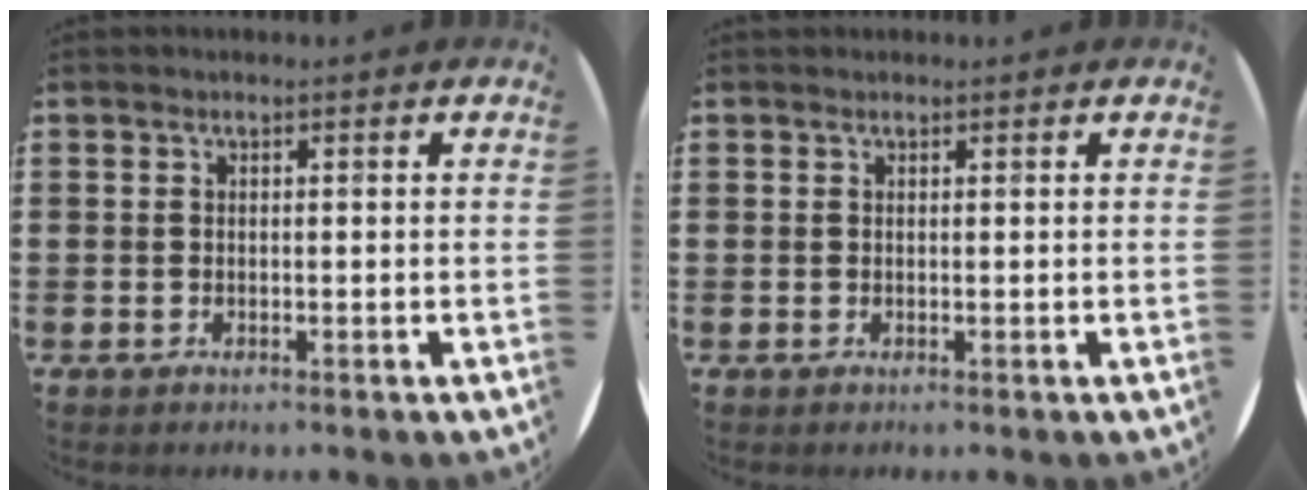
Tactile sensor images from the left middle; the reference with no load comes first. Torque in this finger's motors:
{"motor_torque": [0.20, -0.21, 0.00, 0.01]}